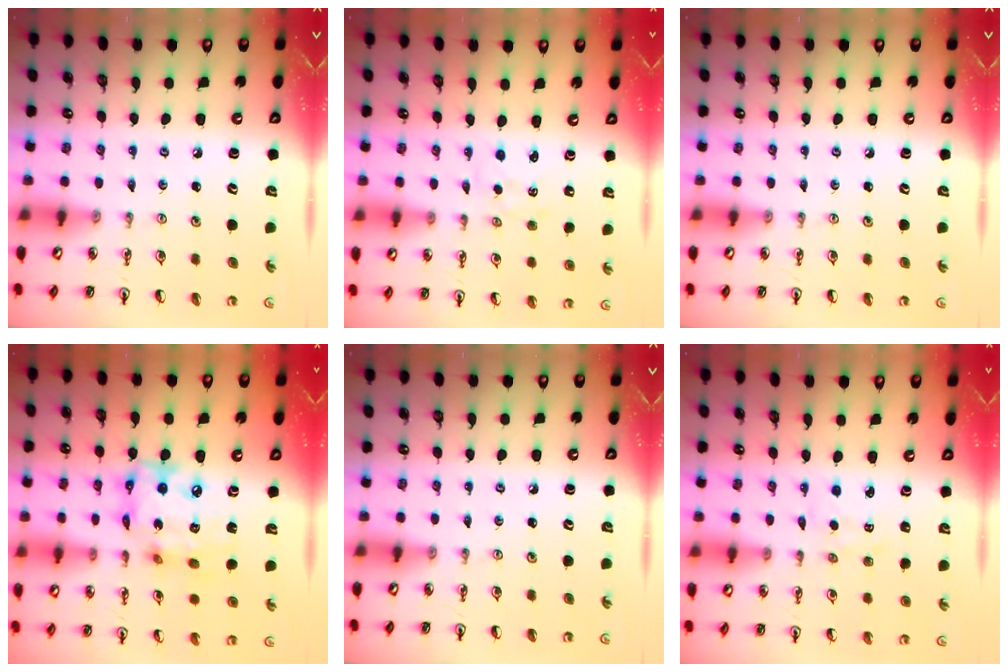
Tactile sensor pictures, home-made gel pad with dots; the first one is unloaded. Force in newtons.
{"total": 1.2, "press": 1.1, "slide": 0.2}
{"total": 0.0}
{"total": 16.0, "press": 15.9, "slide": 1.8}
{"total": 0.0}
{"total": 2.9, "press": 2.8, "slide": 0.4}